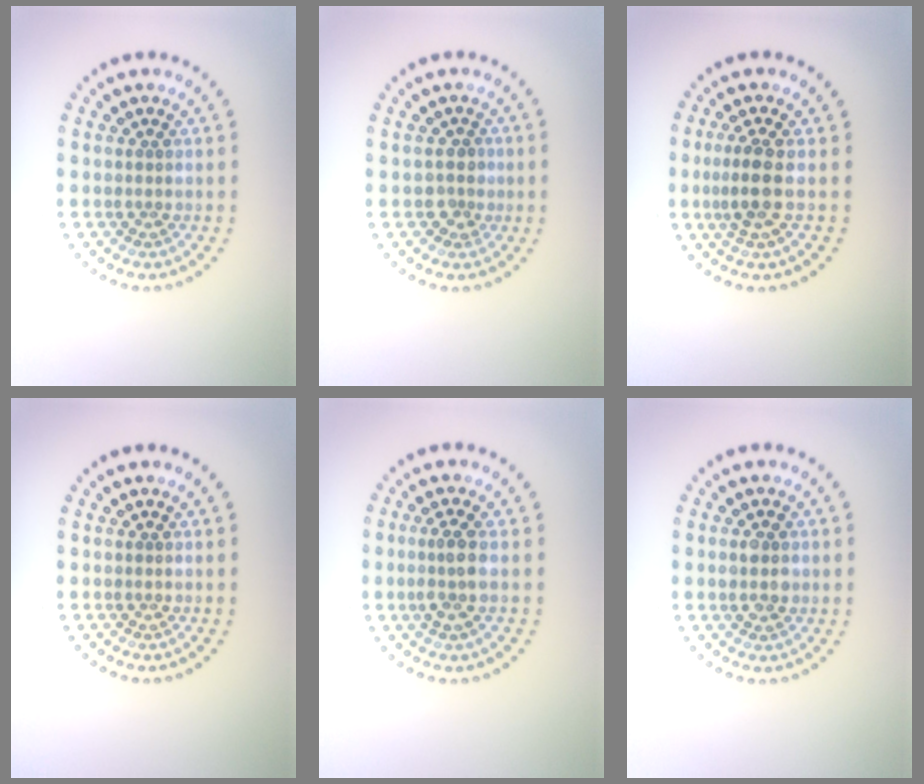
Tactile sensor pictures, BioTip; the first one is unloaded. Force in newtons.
{"total": 1.4, "press": 1.3, "slide": 0.7}
{"total": 2.6, "press": 2.3, "slide": 1.3}
{"total": 0.0}
{"total": 2.1, "press": 1.8, "slide": 1.2}
{"total": 1.7, "press": 1.6, "slide": 0.2}